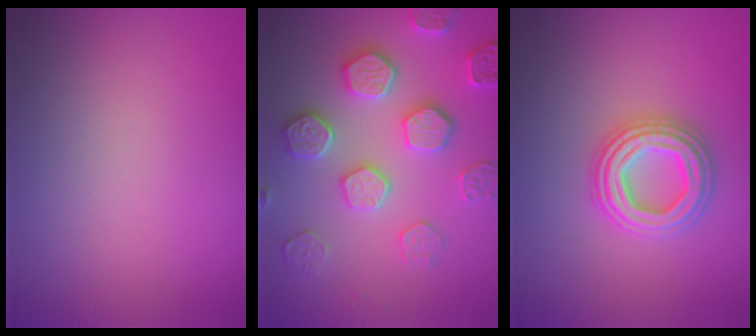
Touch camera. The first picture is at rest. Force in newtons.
{"total": 5.1, "press": 5.0, "slide": 1.1}
{"total": 4.5, "press": 4.4, "slide": 0.8}